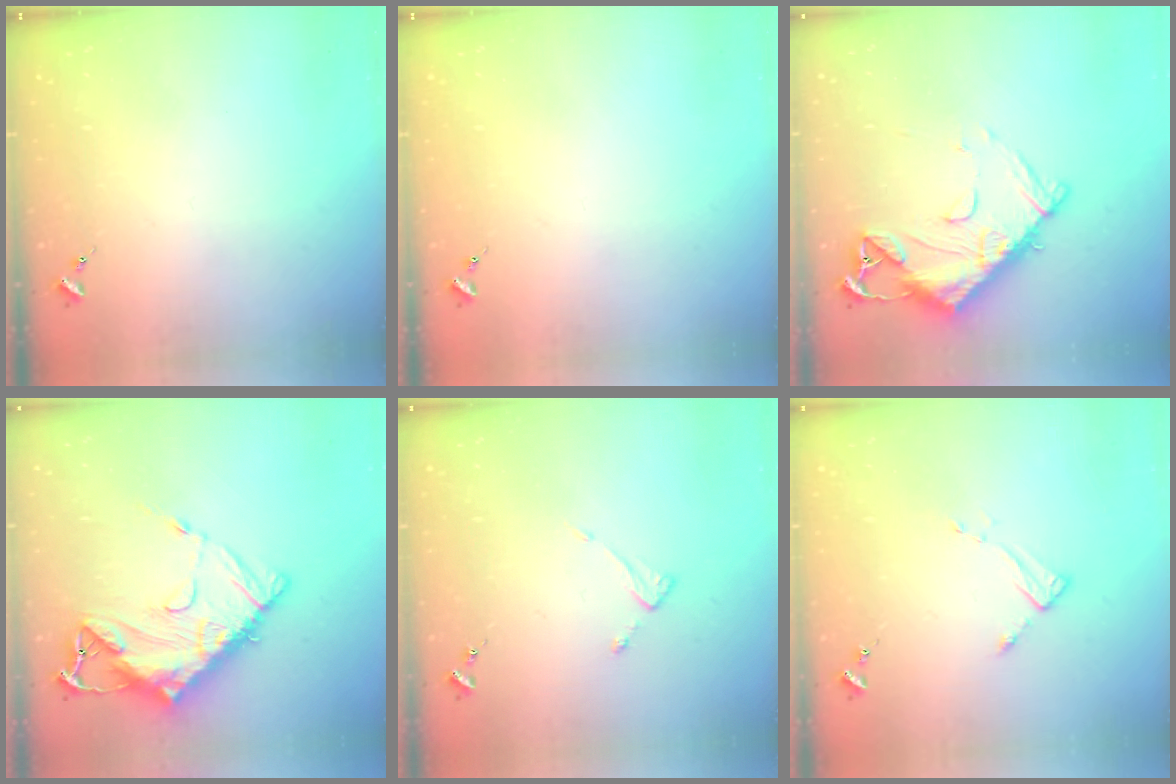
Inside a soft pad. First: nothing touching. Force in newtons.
{"total": 0.0}
{"total": 15.0, "press": 14.9, "slide": 1.6}
{"total": 18.7, "press": 18.6, "slide": 1.9}
{"total": 4.1, "press": 4.0, "slide": 0.4}
{"total": 2.7, "press": 2.7, "slide": 0.4}